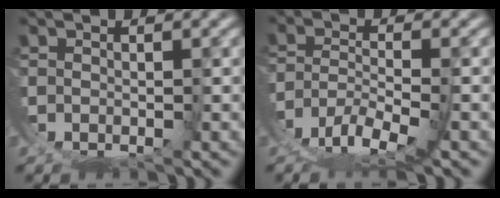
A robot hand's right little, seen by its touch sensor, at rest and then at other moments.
{"total": 4.6, "force": [-2.4, 1.0, 3.8], "torque": [-0.060, -0.017, -0.034]}